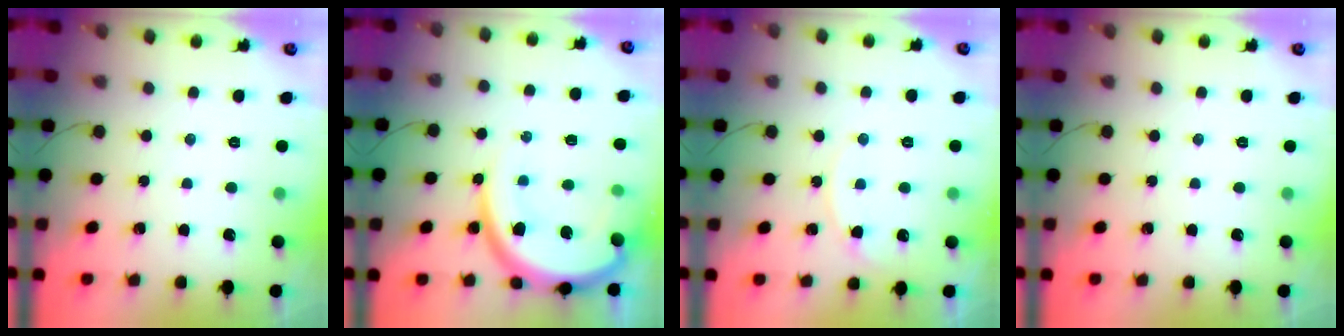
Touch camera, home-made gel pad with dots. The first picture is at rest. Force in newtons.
{"total": 14.9, "press": 14.8, "slide": 1.5}
{"total": 6.7, "press": 6.7, "slide": 0.7}
{"total": 0.0}